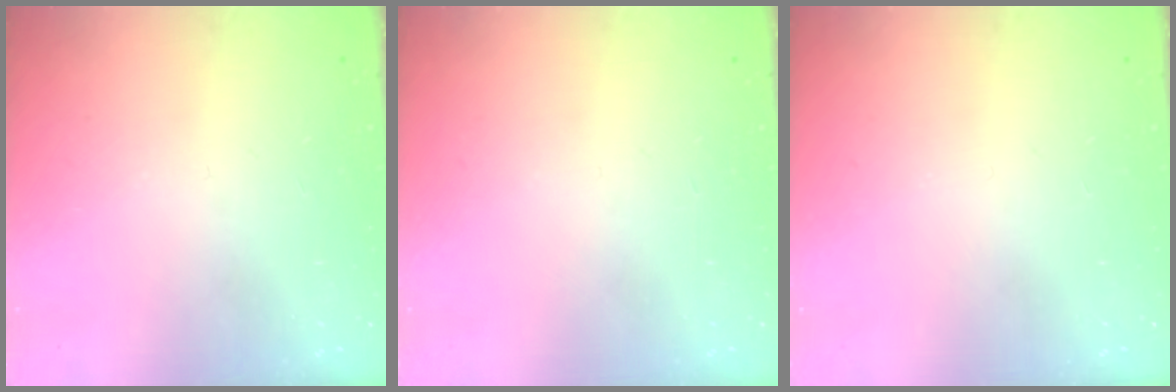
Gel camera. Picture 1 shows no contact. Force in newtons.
{"total": 0.0}
{"total": 0.0}